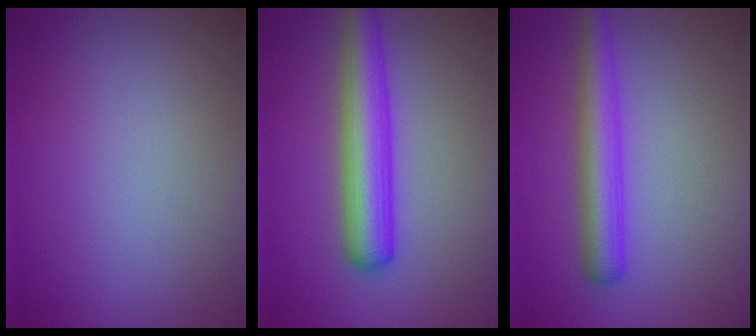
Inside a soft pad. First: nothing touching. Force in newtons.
{"total": 5.5, "press": 5.5, "slide": 0.3}
{"total": 4.1, "press": 4.1, "slide": 0.1}